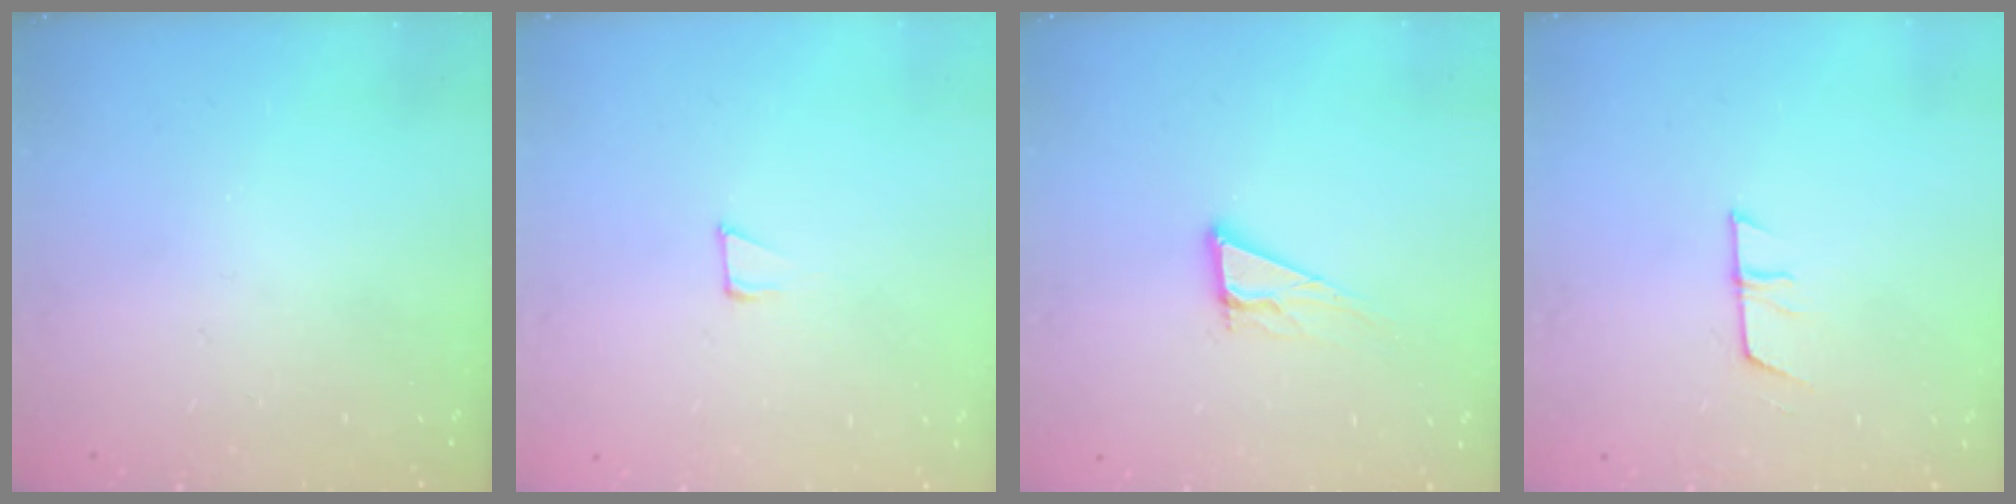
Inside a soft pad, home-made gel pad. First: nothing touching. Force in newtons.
{"total": 7.0, "press": 6.8, "slide": 1.4}
{"total": 8.6, "press": 8.3, "slide": 2.4}
{"total": 7.2, "press": 7.1, "slide": 0.5}